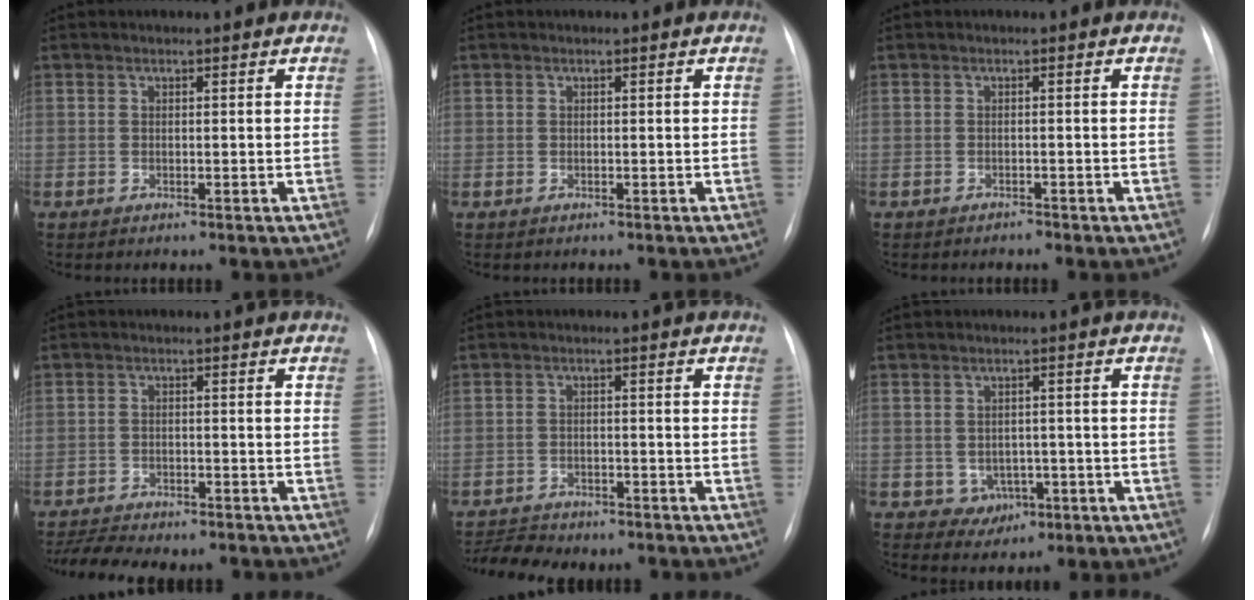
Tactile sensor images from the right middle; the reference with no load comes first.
{"total": 0.6, "force": [-0.2, 0.6, -0.1], "torque": [0.007, 0.007, -0.006]}
{"total": 0.6, "force": [-0.6, 0.2, 0.0], "torque": [-0.003, -0.002, -0.012]}
{"total": 9.4, "force": [-8.5, 2.4, 3.3], "torque": [-0.053, 0.002, -0.119]}
{"total": 7.2, "force": [-6.6, 2.3, 1.6], "torque": [-0.027, -0.002, -0.094]}
{"total": 4.2, "force": [-1.3, 3.6, 1.6], "torque": [-0.015, 0.010, -0.003]}